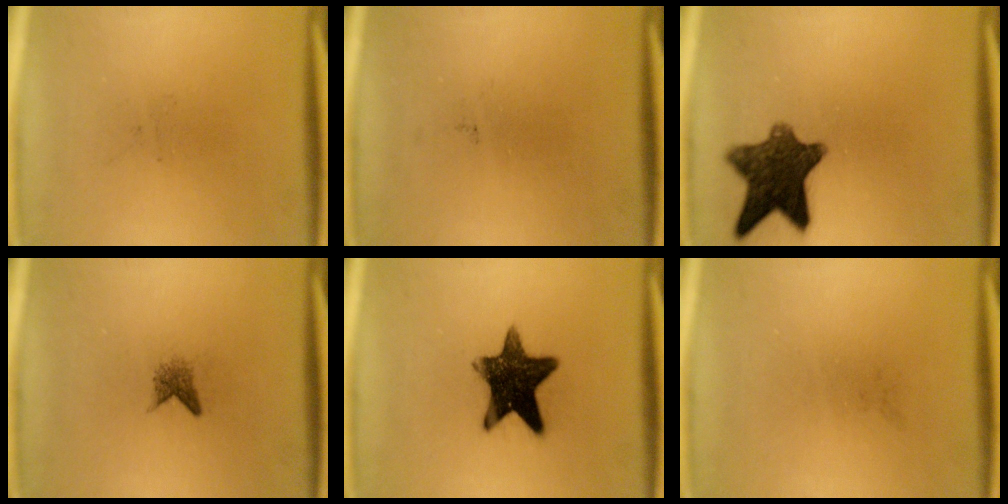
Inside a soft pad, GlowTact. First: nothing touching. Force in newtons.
{"total": 0.0}
{"total": 11.0}
{"total": 1.6}
{"total": 13.3}
{"total": 0.0}